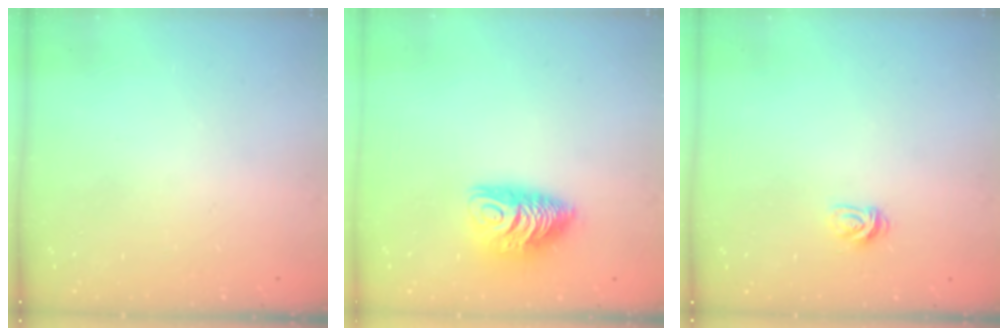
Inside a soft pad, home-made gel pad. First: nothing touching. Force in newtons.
{"total": 9.7, "press": 9.7, "slide": 0.1}
{"total": 3.8, "press": 3.8, "slide": 0.5}